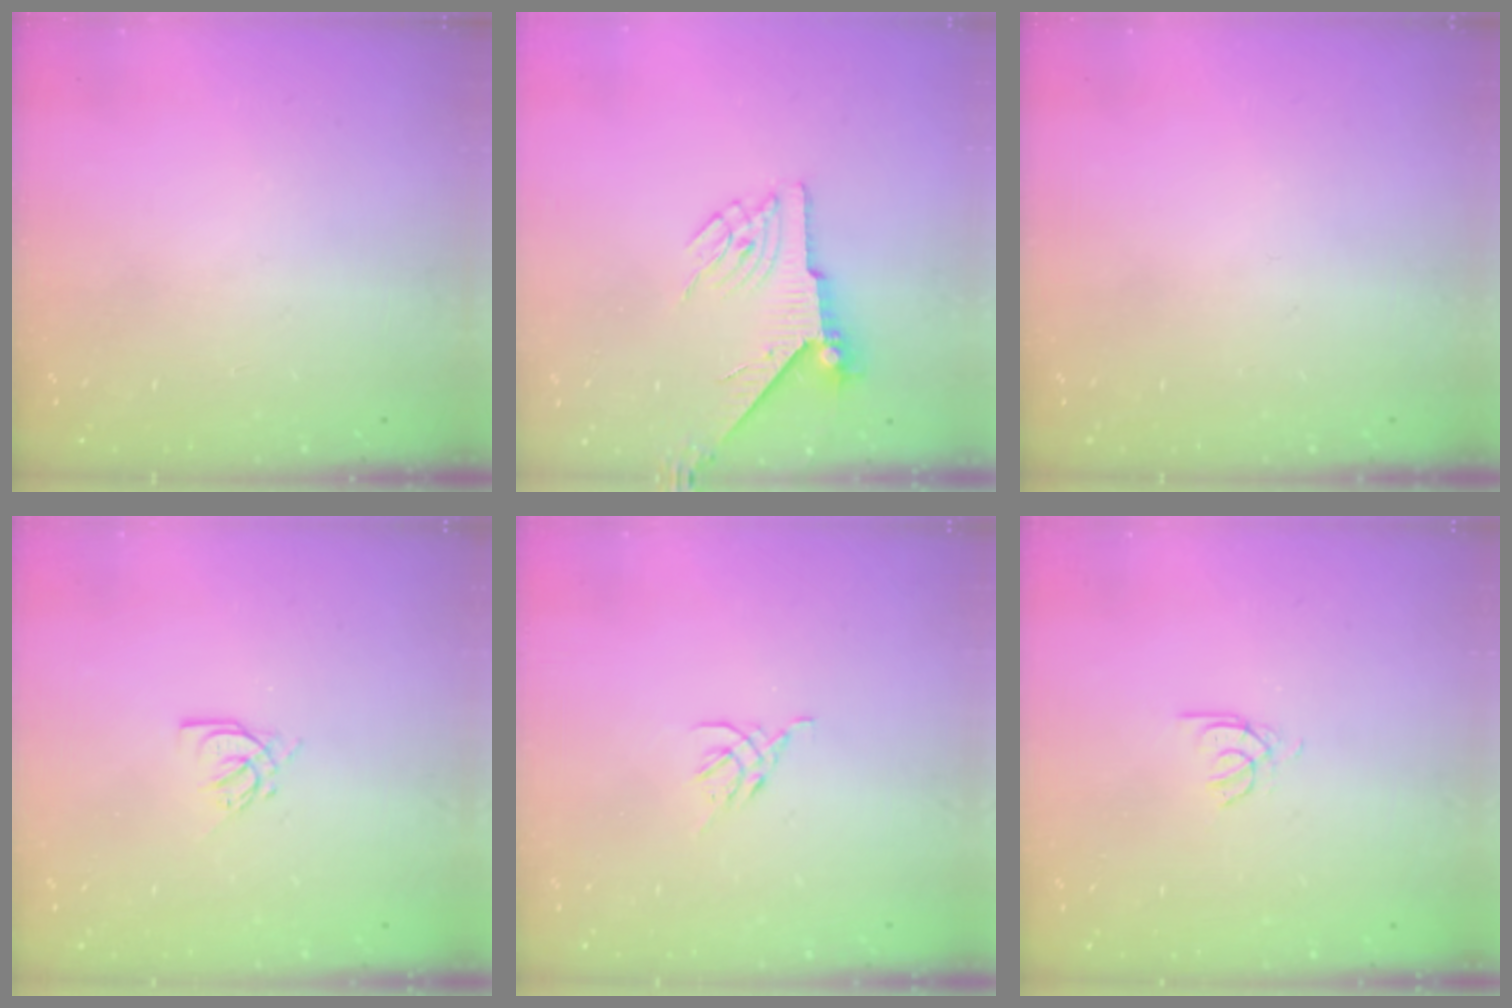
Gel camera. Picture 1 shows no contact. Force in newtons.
{"total": 5.8, "press": 5.8, "slide": 0.5}
{"total": 0.0}
{"total": 4.4, "press": 4.4, "slide": 0.3}
{"total": 2.3, "press": 2.2, "slide": 0.6}
{"total": 2.4, "press": 2.4, "slide": 0.4}